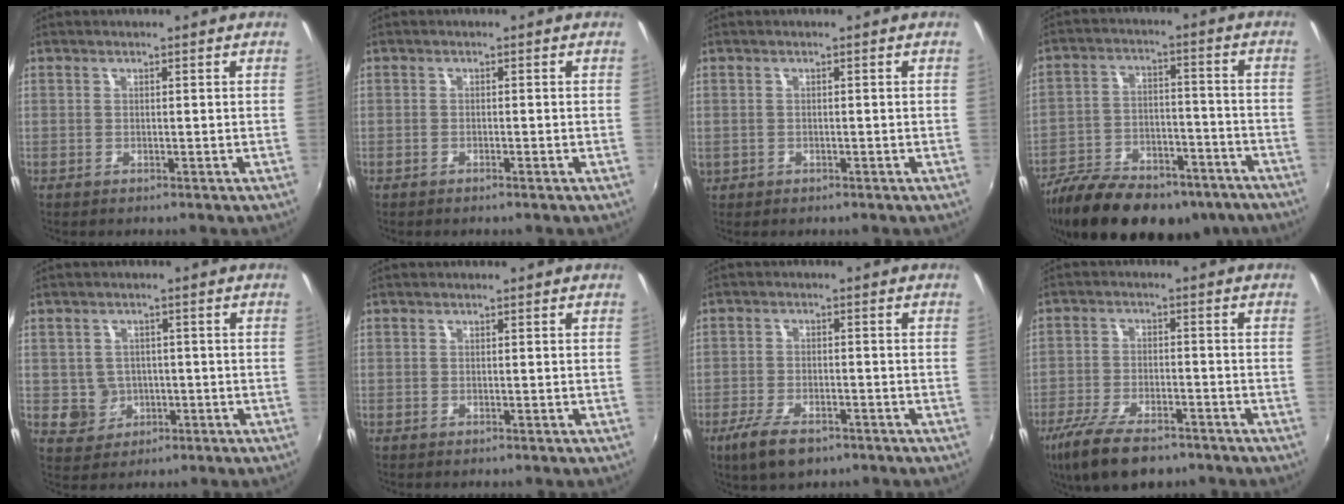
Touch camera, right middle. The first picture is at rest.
{"total": 0.7, "force": [-0.6, 0.1, 0.3], "torque": [-0.007, -0.002, -0.012]}
{"total": 1.8, "force": [-0.5, 1.6, 0.7], "torque": [-0.016, -0.001, -0.004]}
{"total": 25.0, "force": [-18.7, 10.7, 12.6], "torque": [-0.248, -0.016, -0.268]}
{"total": 4.8, "force": [-0.7, 4.7, 0.8], "torque": [-0.025, 0.009, 0.001]}
{"total": 0.0}
{"total": 7.7, "force": [-5.1, 3.2, 4.8], "torque": [-0.120, -0.018, -0.090]}
{"total": 12.8, "force": [-9.2, 4.7, 7.5], "torque": [-0.172, -0.030, -0.161]}